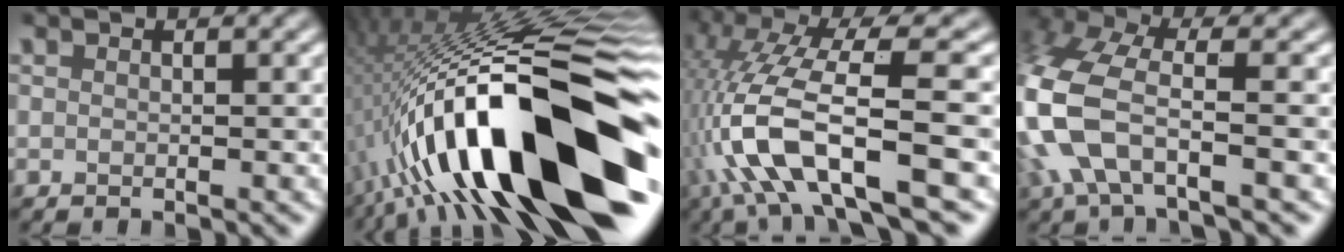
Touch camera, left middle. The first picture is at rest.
{"total": 20.1, "force": [-6.0, 6.6, 18.0], "torque": [-0.291, 0.029, -0.105]}
{"total": 11.6, "force": [-4.2, 3.0, 10.4], "torque": [-0.205, 0.018, -0.072]}
{"total": 8.7, "force": [-1.9, 4.3, 7.3], "torque": [-0.177, 0.002, -0.049]}